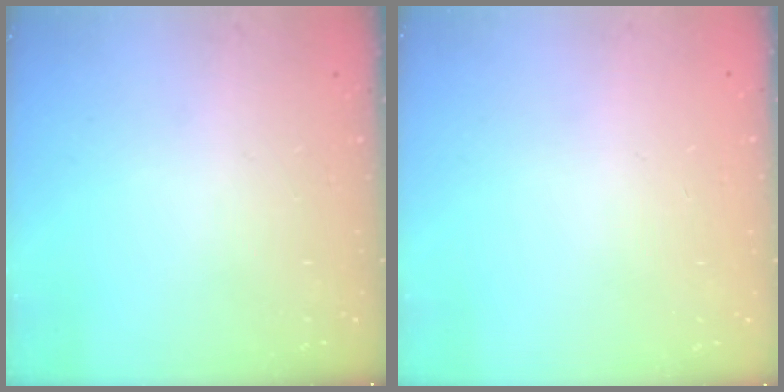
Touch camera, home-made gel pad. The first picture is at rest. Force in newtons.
{"total": 0.0}